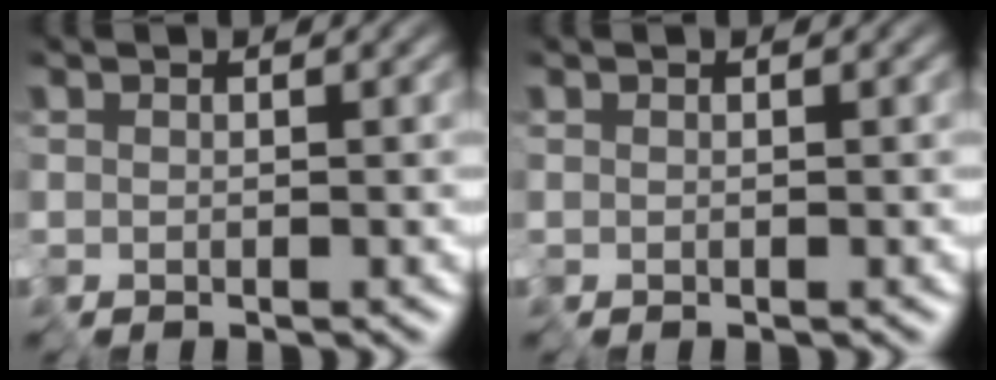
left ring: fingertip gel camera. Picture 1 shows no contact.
{"total": 0.0}